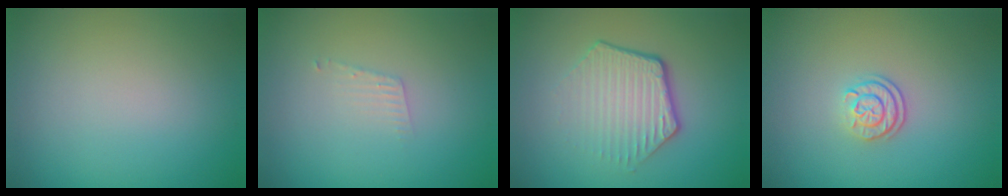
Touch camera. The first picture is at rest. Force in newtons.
{"total": 0.9, "press": 0.9, "slide": 0.1}
{"total": 4.2, "press": 3.1, "slide": 2.9}
{"total": 2.2, "press": 1.8, "slide": 1.3}